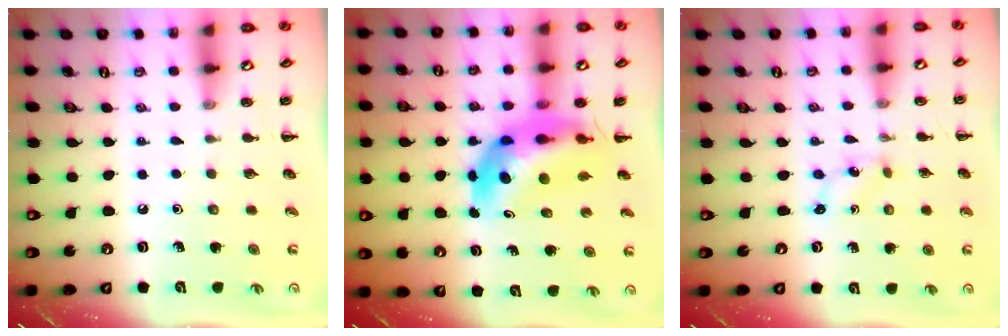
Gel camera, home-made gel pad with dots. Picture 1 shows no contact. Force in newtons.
{"total": 11.2, "press": 10.6, "slide": 3.6}
{"total": 0.6, "press": 0.5, "slide": 0.3}